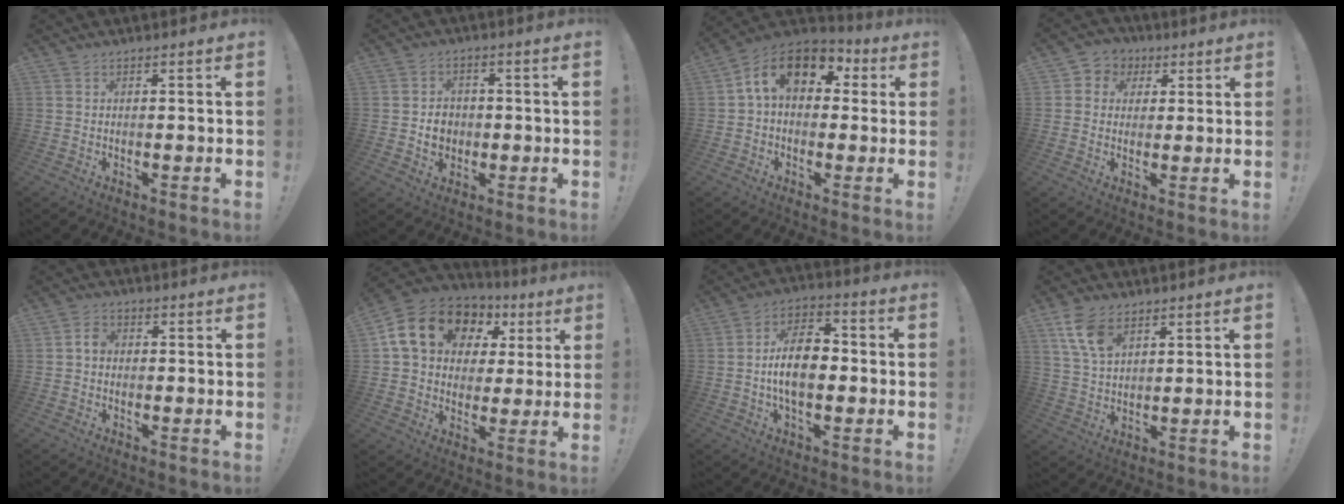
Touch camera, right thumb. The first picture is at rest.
{"total": 6.3, "force": [-0.6, 5.6, 2.8], "torque": [-0.027, 0.009, -0.009]}
{"total": 14.8, "force": [4.1, 9.9, 10.3], "torque": [-0.162, 0.009, 0.076]}
{"total": 5.6, "force": [0.6, 5.5, 1.3], "torque": [-0.015, 0.003, 0.014]}
{"total": 3.0, "force": [-0.2, 2.3, 2.0], "torque": [-0.035, 0.011, -0.006]}
{"total": 18.7, "force": [7.8, 13.7, 10.1], "torque": [-0.164, -0.020, 0.158]}
{"total": 12.8, "force": [-1.7, 7.4, 10.3], "torque": [-0.191, 0.013, -0.031]}
{"total": 9.4, "force": [5.3, 5.3, 5.7], "torque": [-0.110, -0.016, 0.102]}